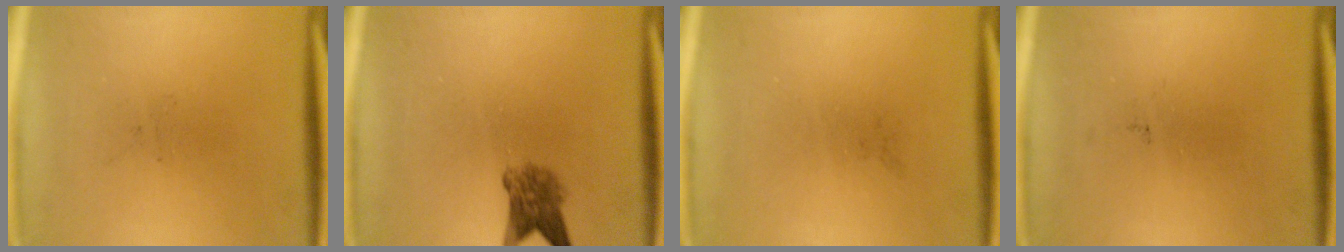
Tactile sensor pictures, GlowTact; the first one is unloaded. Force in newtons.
{"total": 4.1}
{"total": 0.0}
{"total": 0.0}